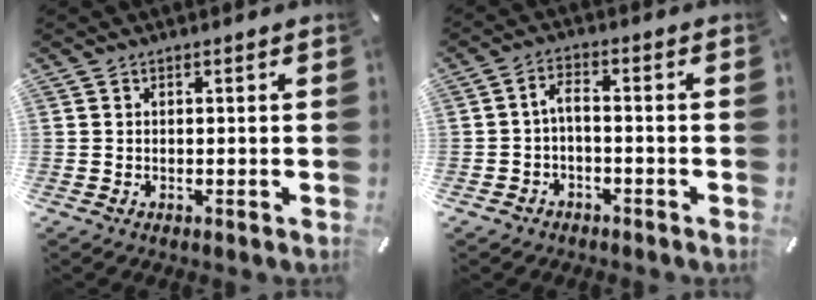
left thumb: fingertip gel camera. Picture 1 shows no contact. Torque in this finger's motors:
{"motor_torque": [0.25, -0.13, -0.01, 0.18, 0.05]}